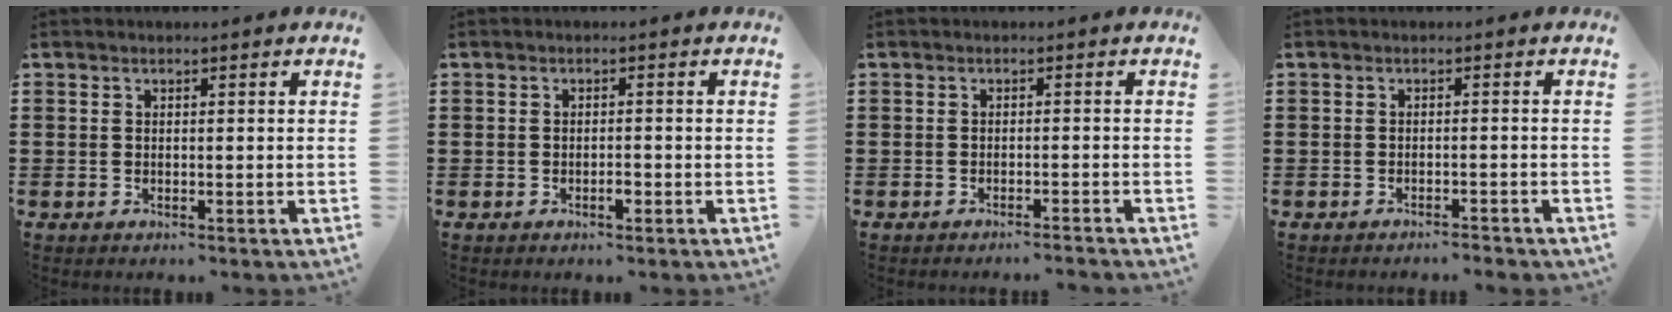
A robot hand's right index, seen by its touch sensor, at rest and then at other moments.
{"total": 1.4, "force": [-0.7, 0.5, 1.1], "torque": [-0.022, -0.002, -0.013]}
{"total": 1.2, "force": [-1.2, -0.2, 0.4], "torque": [-0.008, 0.001, -0.023]}
{"total": 1.3, "force": [-1.3, 0.0, 0.3], "torque": [-0.009, 0.002, -0.026]}